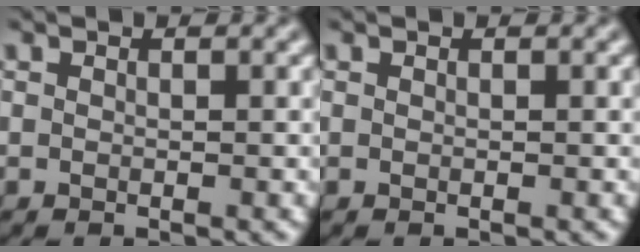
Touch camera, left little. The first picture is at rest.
{"total": 0.0}